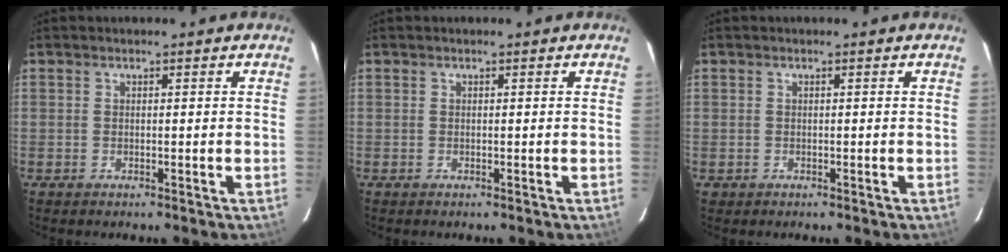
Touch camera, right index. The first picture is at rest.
{"total": 0.0}
{"total": 0.8, "force": [-0.3, 0.8, 0.0], "torque": [0.002, 0.002, -0.001]}